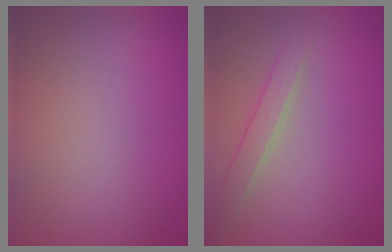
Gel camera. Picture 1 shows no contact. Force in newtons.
{"total": 2.0, "press": 2.0, "slide": 0.0}